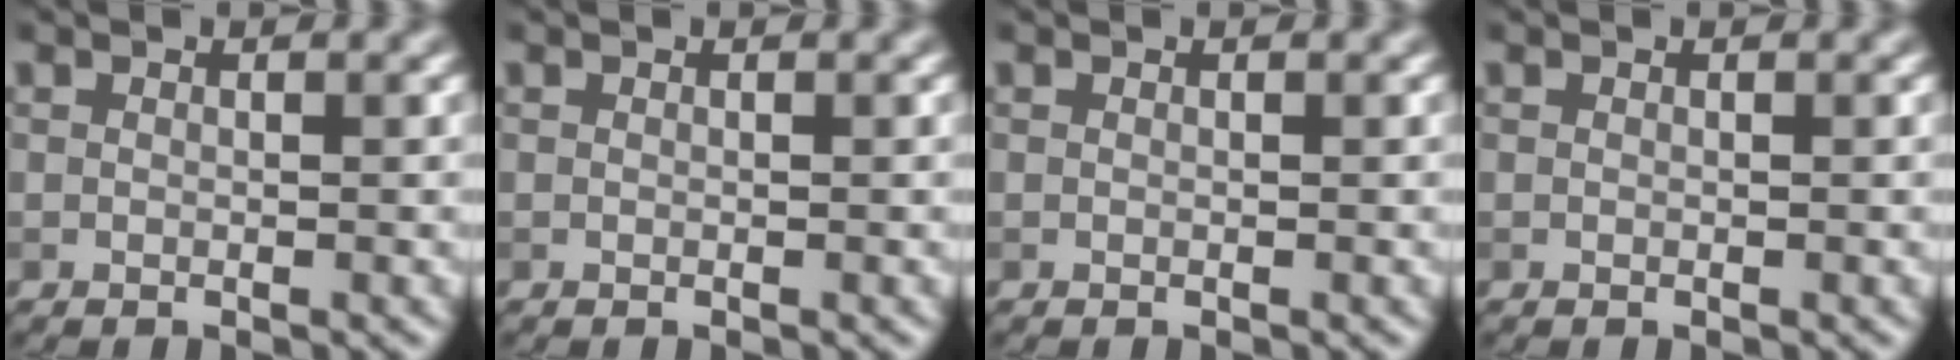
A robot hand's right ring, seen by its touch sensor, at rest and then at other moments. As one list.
[{"total": 0.0}, {"total": 0.0}, {"total": 0.0}]